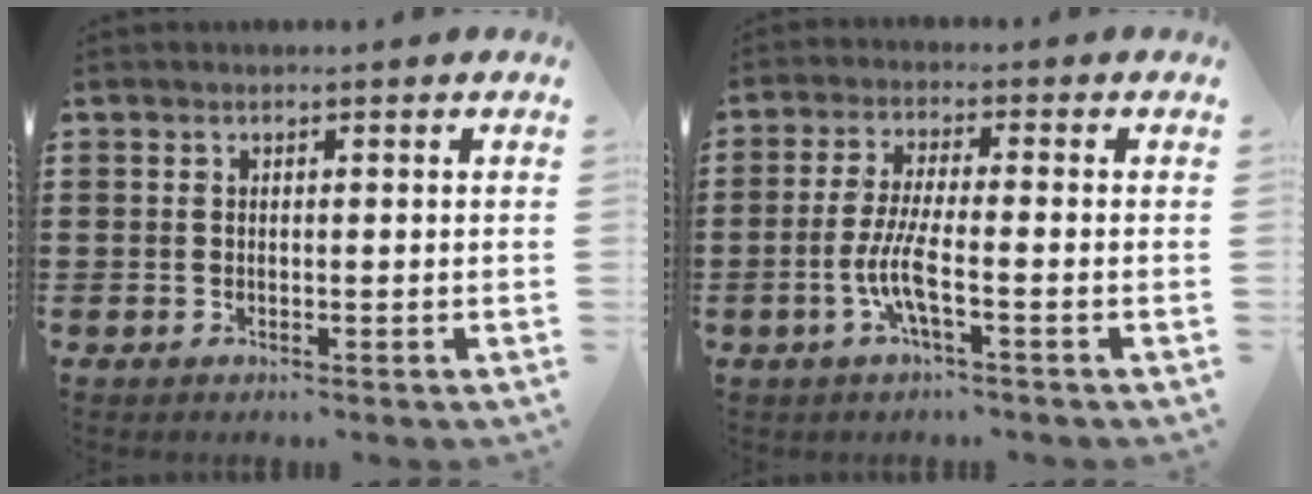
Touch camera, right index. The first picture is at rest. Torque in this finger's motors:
{"motor_torque": [2.14, 0.00, 0.31, 0.14]}